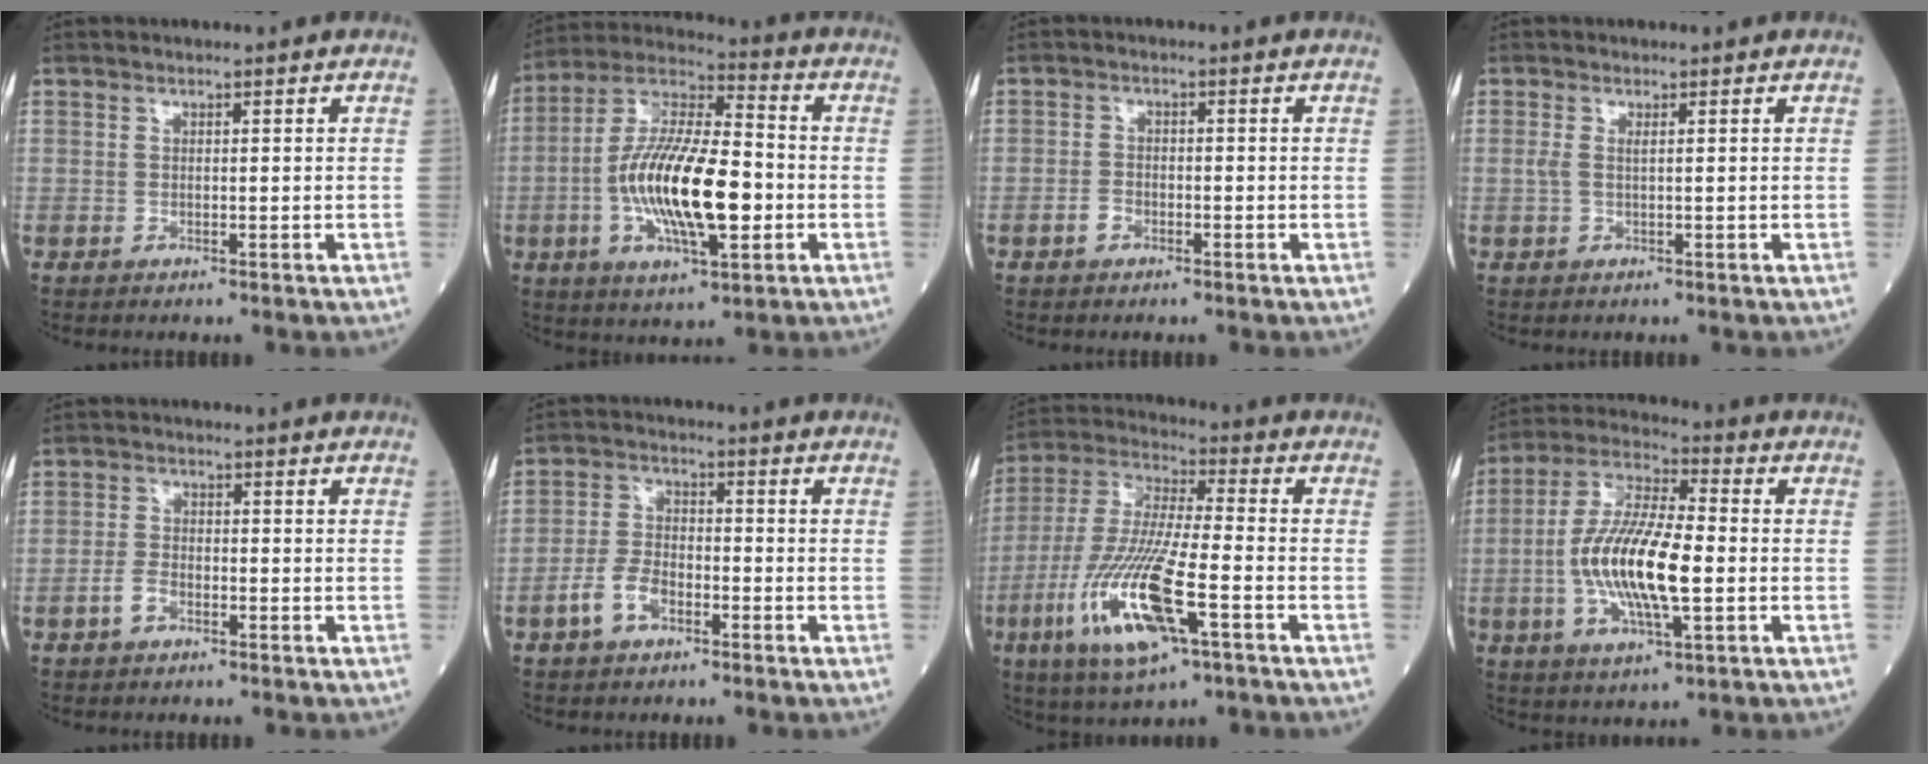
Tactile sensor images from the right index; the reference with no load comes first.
{"total": 17.6, "force": [-3.1, 4.8, 16.7], "torque": [-0.329, 0.001, -0.055]}
{"total": 1.7, "force": [-0.9, 1.1, 0.9], "torque": [-0.015, 0.005, -0.017]}
{"total": 1.3, "force": [0.3, 0.3, 1.2], "torque": [-0.038, 0.006, 0.008]}
{"total": 2.5, "force": [-1.4, 1.3, 1.7], "torque": [-0.034, 0.004, -0.027]}
{"total": 5.4, "force": [-2.8, 2.9, 3.6], "torque": [-0.080, 0.009, -0.057]}
{"total": 17.4, "force": [-6.5, 3.2, 15.9], "torque": [-0.340, -0.021, -0.115]}
{"total": 15.0, "force": [-2.1, 3.8, 14.4], "torque": [-0.292, 0.001, -0.037]}